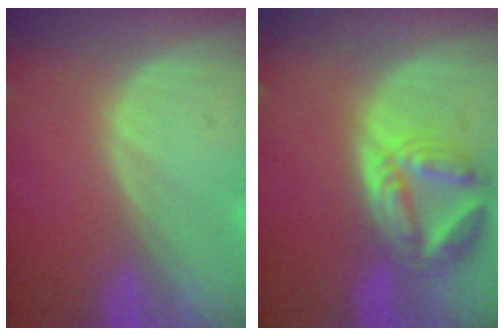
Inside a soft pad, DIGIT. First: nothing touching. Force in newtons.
{"total": 8.2, "press": 7.3, "slide": 3.8}